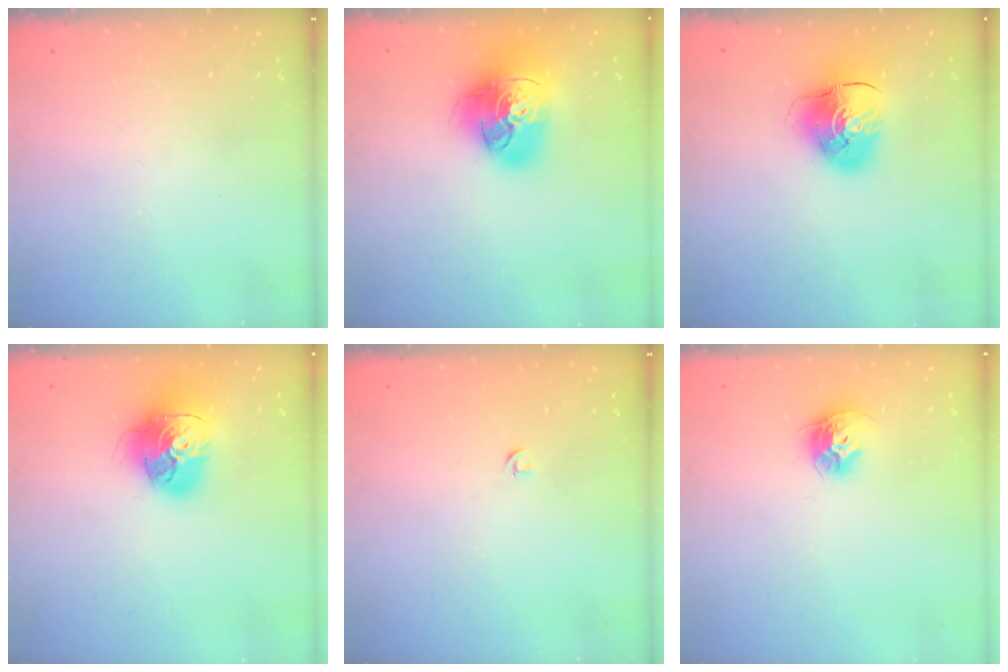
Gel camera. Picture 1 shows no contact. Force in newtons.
{"total": 21.8, "press": 21.6, "slide": 2.6}
{"total": 9.1, "press": 9.0, "slide": 1.2}
{"total": 17.5, "press": 17.4, "slide": 1.9}
{"total": 2.7, "press": 2.6, "slide": 0.6}
{"total": 9.9, "press": 9.8, "slide": 0.5}